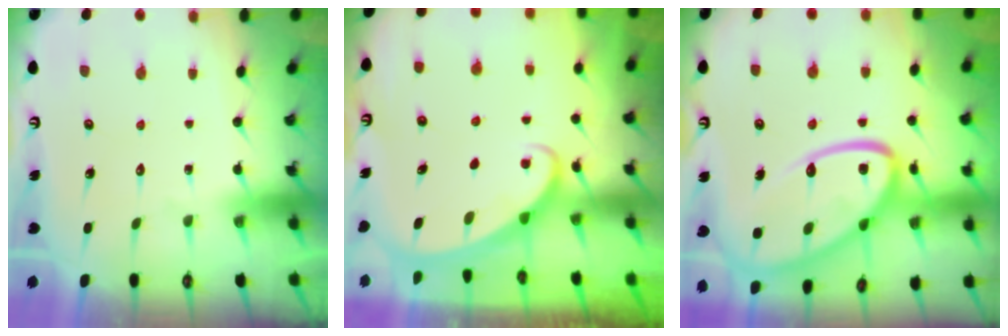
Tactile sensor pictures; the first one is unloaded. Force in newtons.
{"total": 2.3, "press": 2.2, "slide": 0.4}
{"total": 23.0, "press": 22.9, "slide": 2.3}